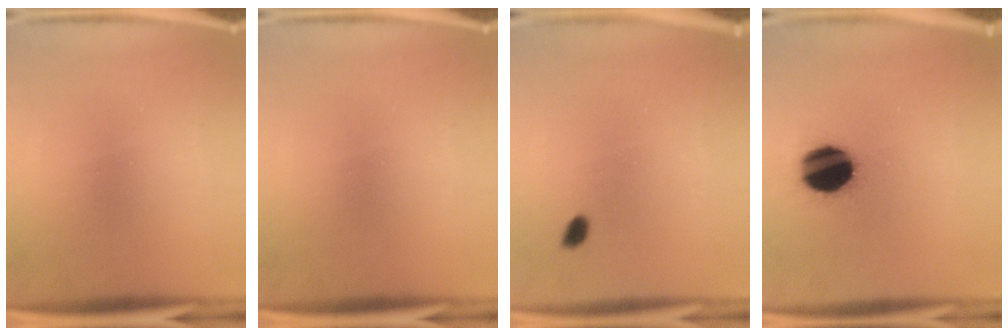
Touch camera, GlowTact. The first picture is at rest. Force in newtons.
{"total": 0.0}
{"total": 1.4}
{"total": 16.2}